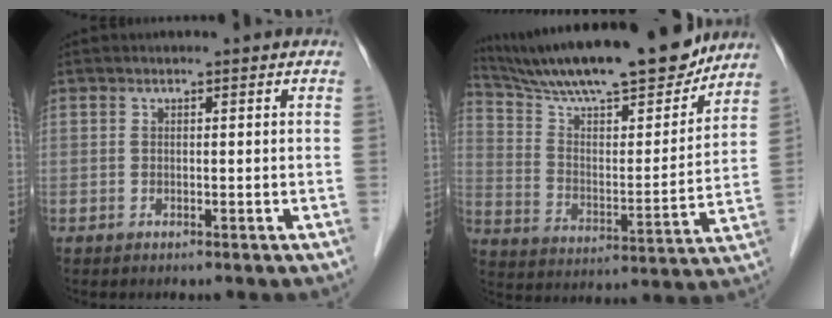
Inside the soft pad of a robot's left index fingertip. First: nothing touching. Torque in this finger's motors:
{"motor_torque": [1.02, -1.04, 0.56, 0.16]}